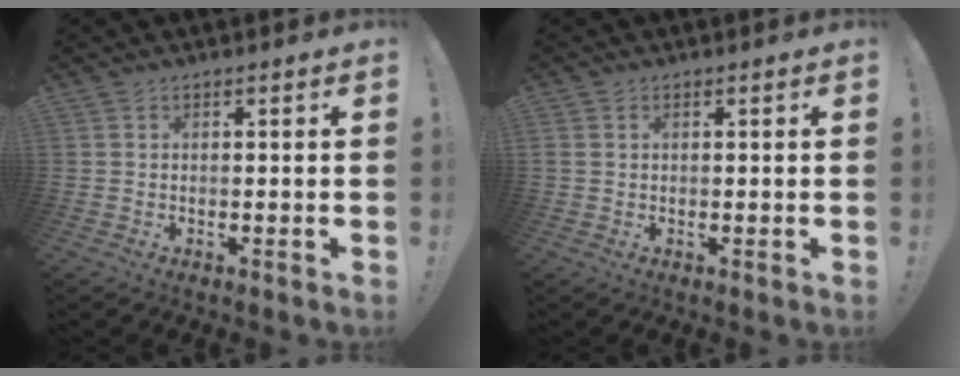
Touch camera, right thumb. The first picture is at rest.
{"total": 0.9, "force": [0.4, 0.7, 0.5], "torque": [-0.015, 0.005, 0.007]}